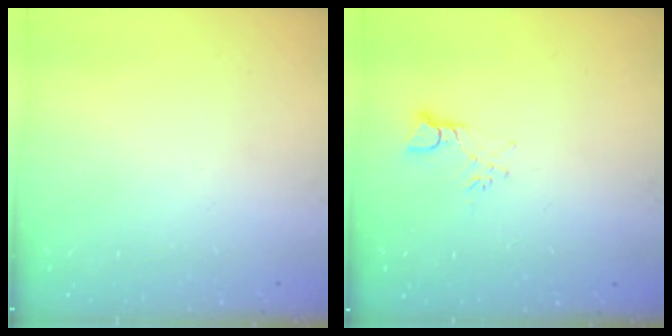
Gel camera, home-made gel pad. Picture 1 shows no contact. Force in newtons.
{"total": 2.7, "press": 2.7, "slide": 0.4}